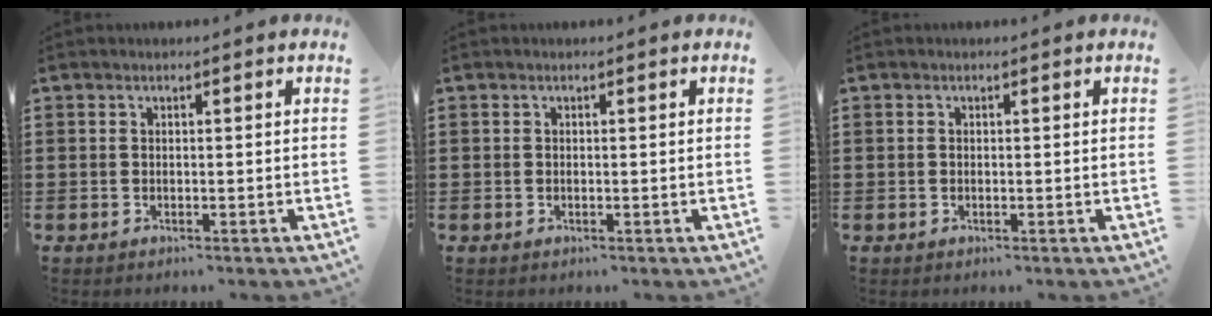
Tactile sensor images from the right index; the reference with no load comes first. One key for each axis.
{"total": 0.0}
{"total": 0.0}